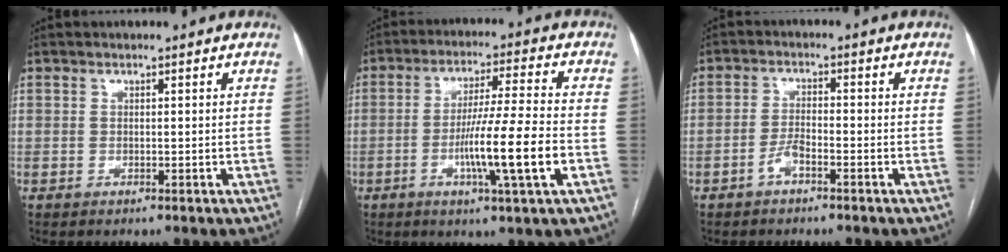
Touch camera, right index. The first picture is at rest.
{"total": 11.8, "force": [-3.4, -0.9, 11.2], "torque": [-0.200, -0.010, -0.062]}
{"total": 2.7, "force": [-1.6, 0.7, 2.0], "torque": [-0.037, 0.006, -0.032]}